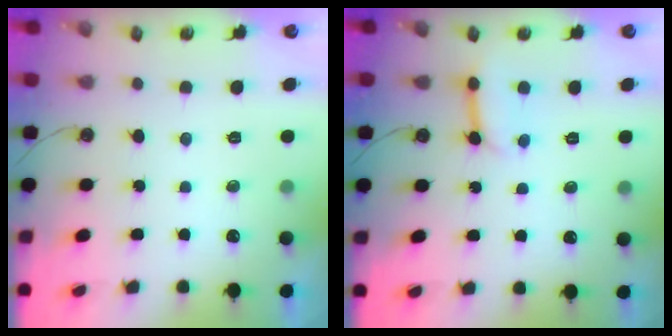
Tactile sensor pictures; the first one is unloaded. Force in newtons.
{"total": 7.2, "press": 7.2, "slide": 0.7}